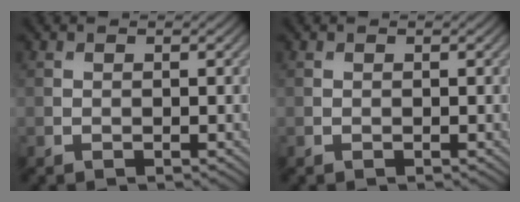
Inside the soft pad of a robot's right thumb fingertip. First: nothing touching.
{"total": 0.0}